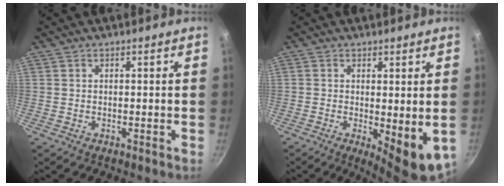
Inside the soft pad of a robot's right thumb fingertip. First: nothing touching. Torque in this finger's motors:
{"motor_torque": [-0.19, 0.40, 0.68, -0.24, 0.06]}